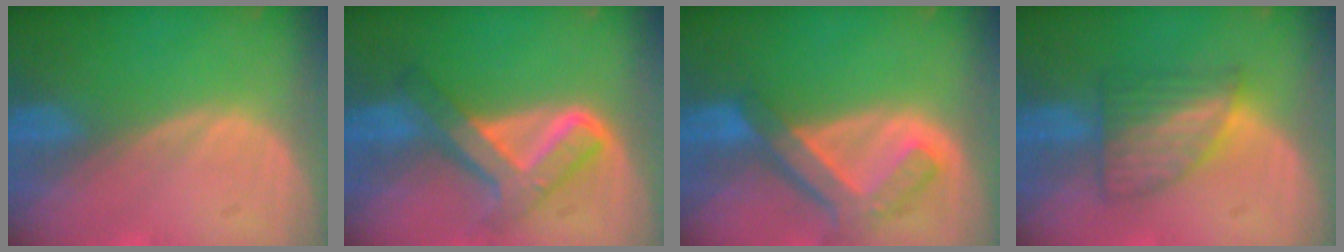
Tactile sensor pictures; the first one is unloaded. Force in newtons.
{"total": 7.6, "press": 7.5, "slide": 0.4}
{"total": 7.6, "press": 6.6, "slide": 3.7}
{"total": 6.0, "press": 5.9, "slide": 1.0}